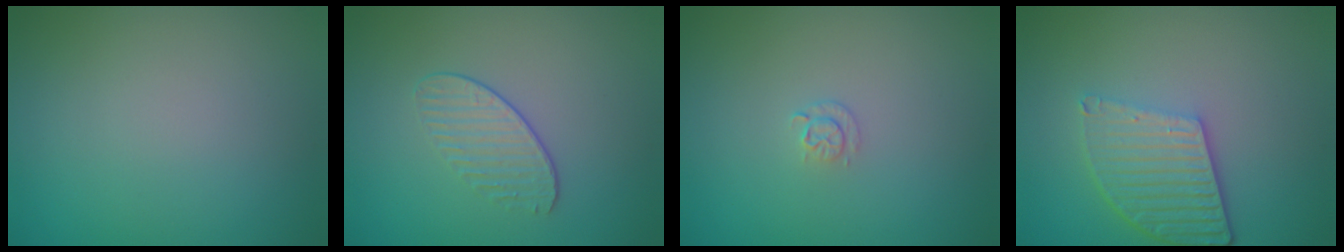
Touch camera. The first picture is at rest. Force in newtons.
{"total": 1.8, "press": 1.3, "slide": 1.1}
{"total": 0.9, "press": 0.6, "slide": 0.6}
{"total": 5.1, "press": 3.8, "slide": 3.4}